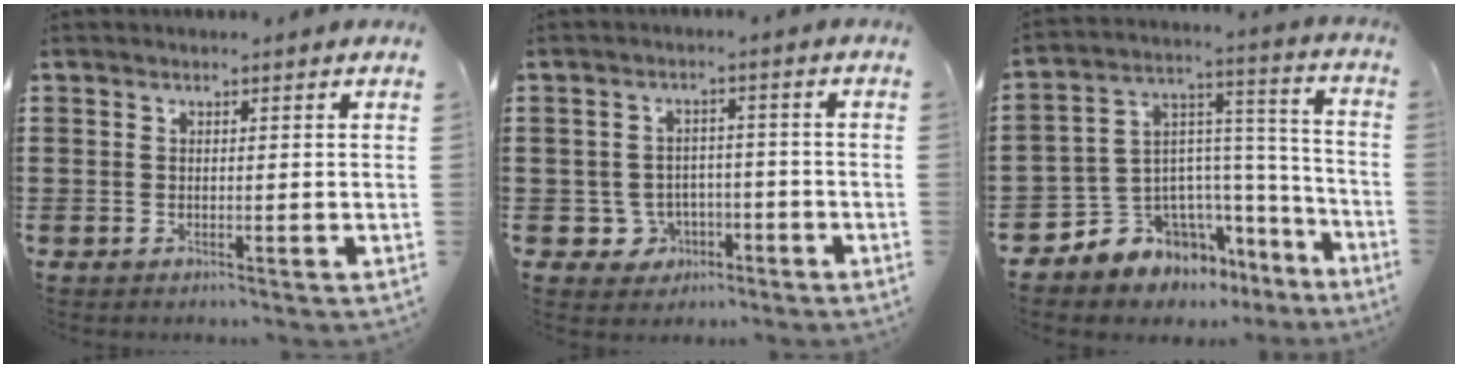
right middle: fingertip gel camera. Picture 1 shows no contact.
{"total": 4.0, "force": [-2.0, 3.3, 0.9], "torque": [-0.028, 0.008, -0.042]}
{"total": 7.9, "force": [-6.0, 5.1, 0.3], "torque": [-0.044, -0.013, -0.116]}